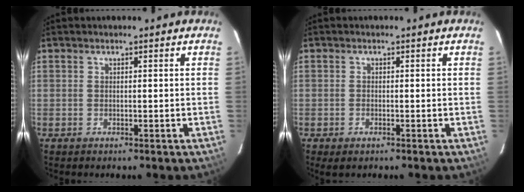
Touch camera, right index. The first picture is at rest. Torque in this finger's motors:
{"motor_torque": [0.18, 0.02, 0.09, 0.01]}